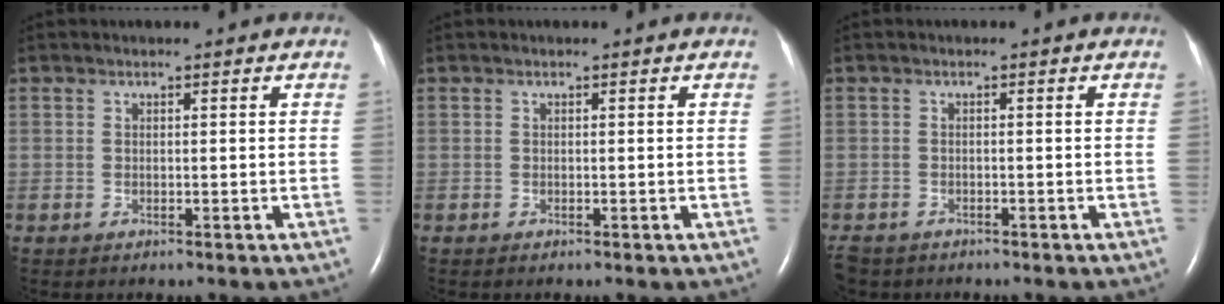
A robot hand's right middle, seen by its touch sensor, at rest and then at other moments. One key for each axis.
{"total": 0.0}
{"total": 5.0, "fx": -3.8, "fy": 3.0, "fz": 1.2, "tx": -0.031, "ty": -0.005, "tz": -0.062}